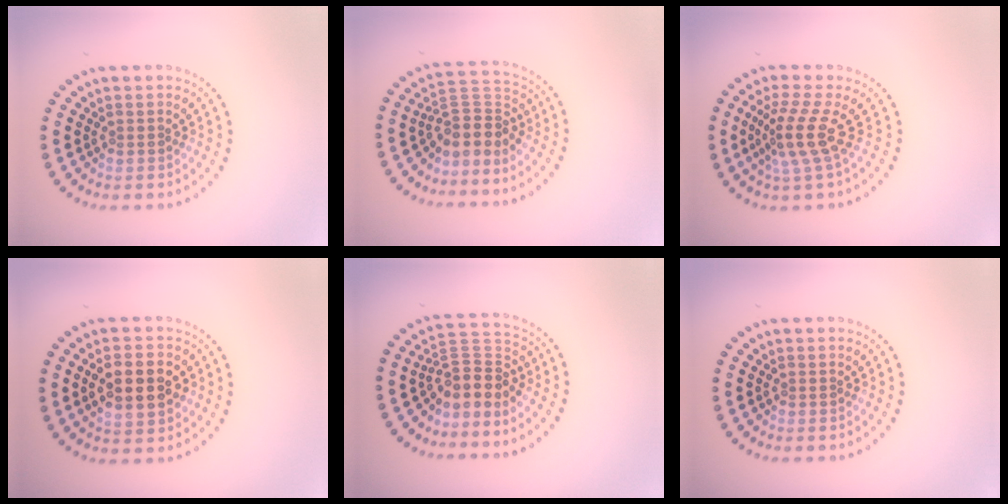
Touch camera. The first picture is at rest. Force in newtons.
{"total": 3.5, "press": 2.4, "slide": 2.5}
{"total": 3.7, "press": 2.7, "slide": 2.5}
{"total": 5.0, "press": 5.0, "slide": 0.3}
{"total": 3.7, "press": 2.6, "slide": 2.6}
{"total": 0.0}